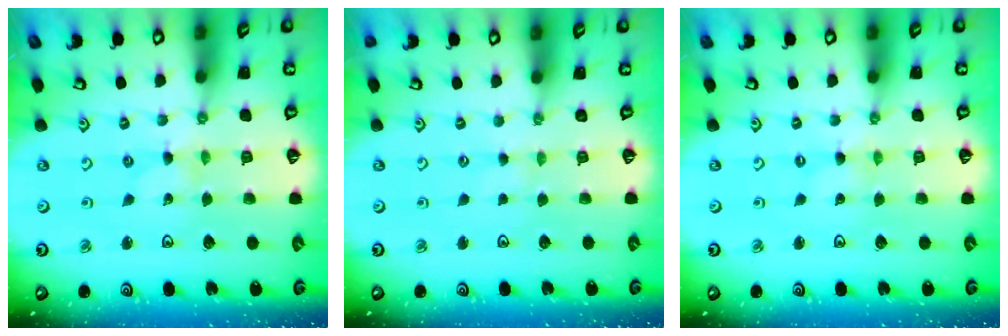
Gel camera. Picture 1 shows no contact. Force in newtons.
{"total": 0.0}
{"total": 0.0}